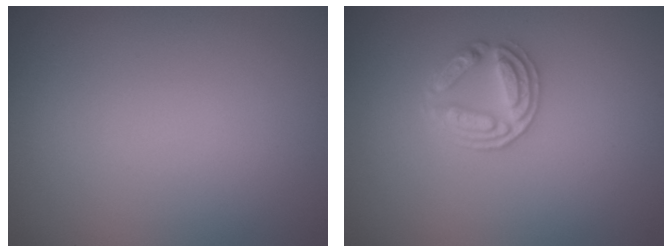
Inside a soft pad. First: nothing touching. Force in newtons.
{"total": 2.9, "press": 2.7, "slide": 1.0}